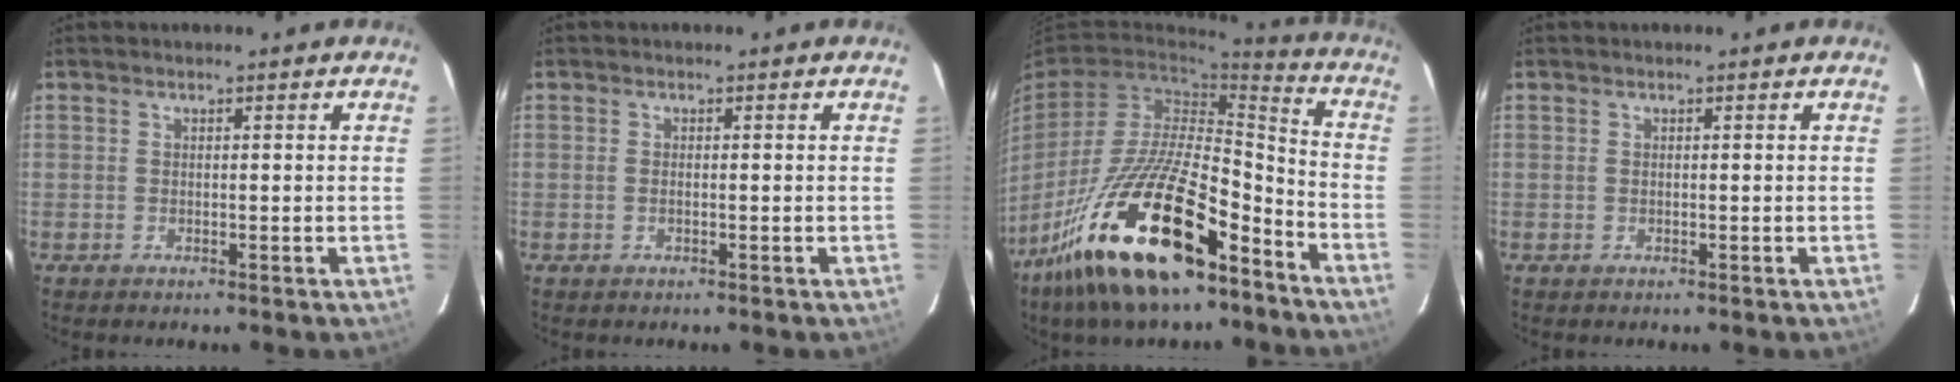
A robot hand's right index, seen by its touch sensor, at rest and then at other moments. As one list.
[{"total": 0.6, "force": [-0.2, 0.1, 0.6], "torque": [-0.013, 0.001, -0.004]}, {"total": 24.3, "force": [-15.4, 8.0, 17.1], "torque": [-0.323, -0.016, -0.269]}, {"total": 0.0}]